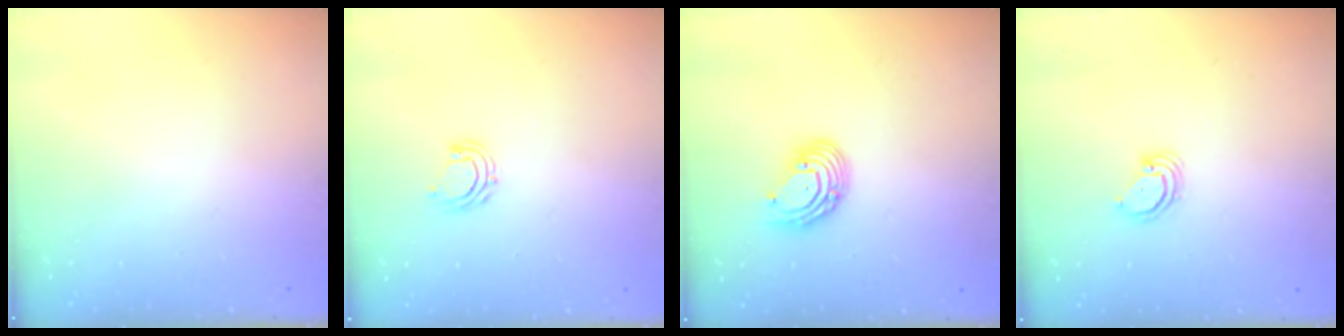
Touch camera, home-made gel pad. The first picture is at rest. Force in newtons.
{"total": 6.0, "press": 5.8, "slide": 1.3}
{"total": 8.3, "press": 8.2, "slide": 0.7}
{"total": 3.1, "press": 3.1, "slide": 0.2}